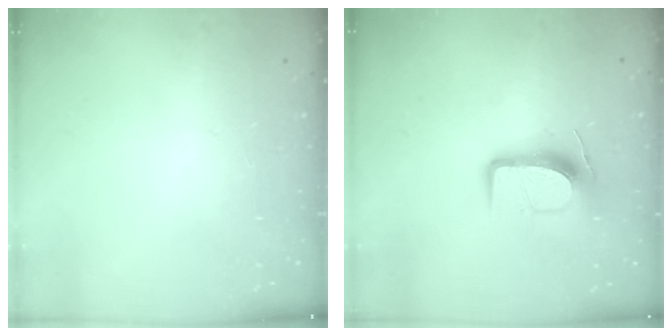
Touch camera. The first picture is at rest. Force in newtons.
{"total": 11.1, "press": 11.1, "slide": 0.5}